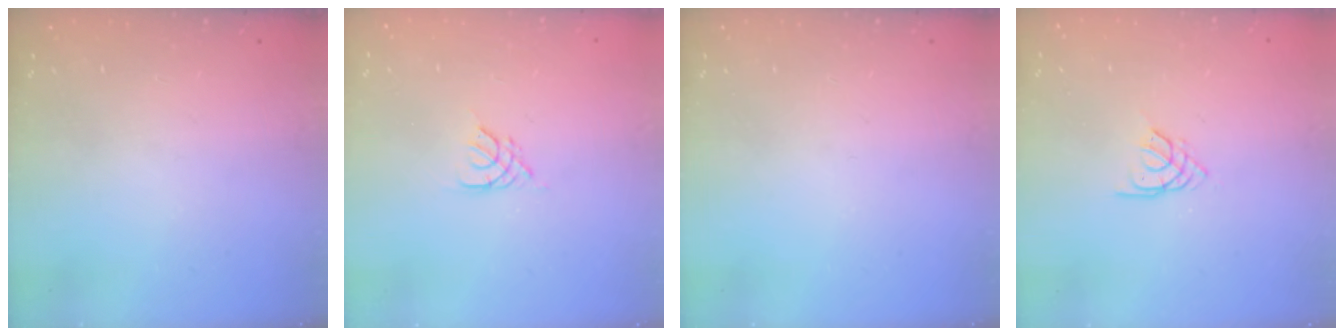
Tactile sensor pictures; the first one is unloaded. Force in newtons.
{"total": 2.8, "press": 2.7, "slide": 0.5}
{"total": 0.0}
{"total": 2.5, "press": 2.4, "slide": 0.5}